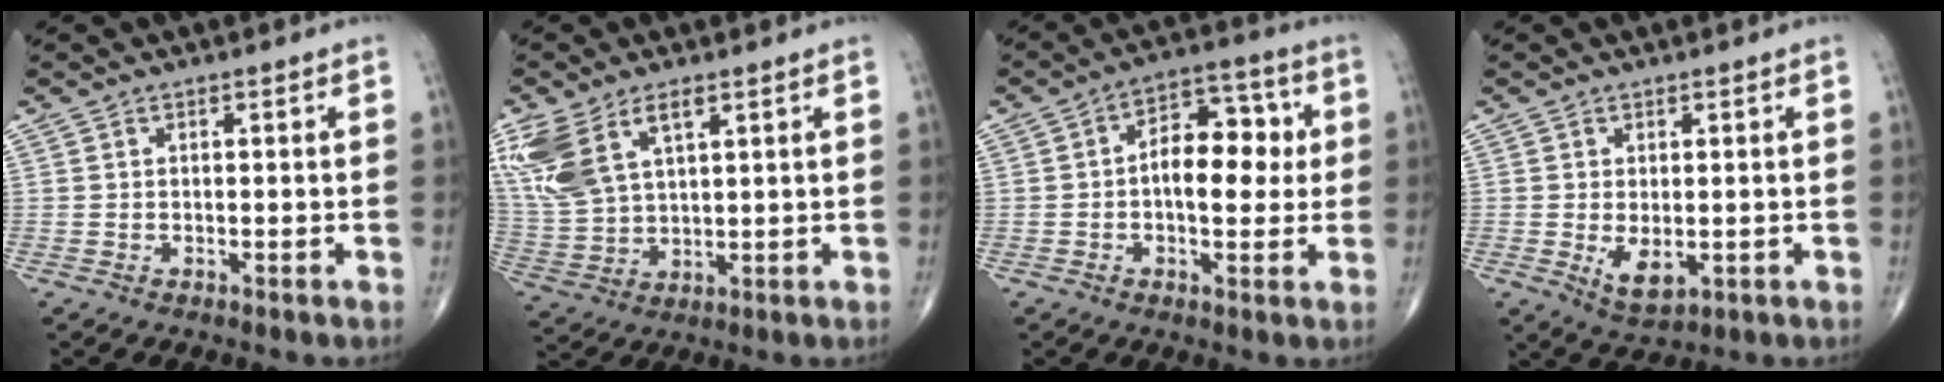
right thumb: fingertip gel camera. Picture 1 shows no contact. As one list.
[{"total": 12.8, "force": [6.4, 6.2, 9.1], "torque": [-0.206, -0.008, 0.139]}, {"total": 11.1, "force": [0.4, 6.3, 9.1], "torque": [-0.111, 0.023, 0.002]}, {"total": 4.7, "force": [-0.7, 2.5, 4.0], "torque": [-0.061, -0.013, 0.001]}]